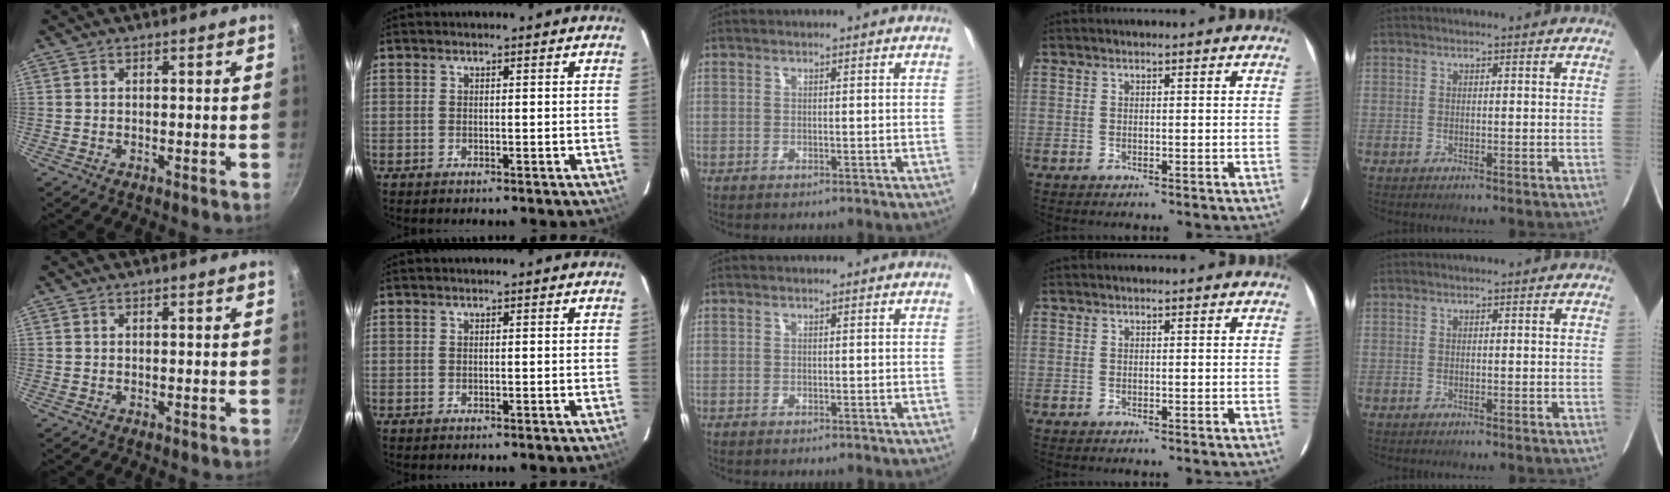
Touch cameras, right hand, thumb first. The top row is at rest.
{}